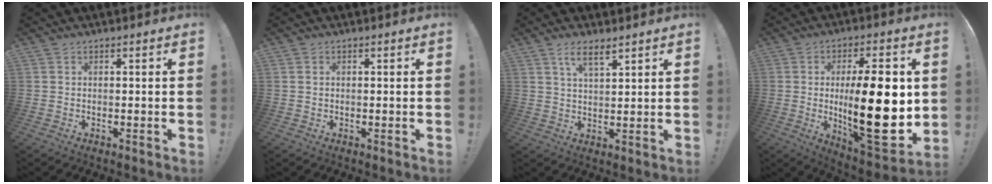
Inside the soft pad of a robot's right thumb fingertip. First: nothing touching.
{"total": 0.6, "force": [0.3, 0.4, 0.3], "torque": [-0.013, 0.004, 0.008]}
{"total": 5.6, "force": [3.8, 1.8, 3.7], "torque": [-0.065, -0.017, 0.065]}
{"total": 25.8, "force": [0.2, 8.5, 24.4], "torque": [-0.399, -0.024, 0.002]}